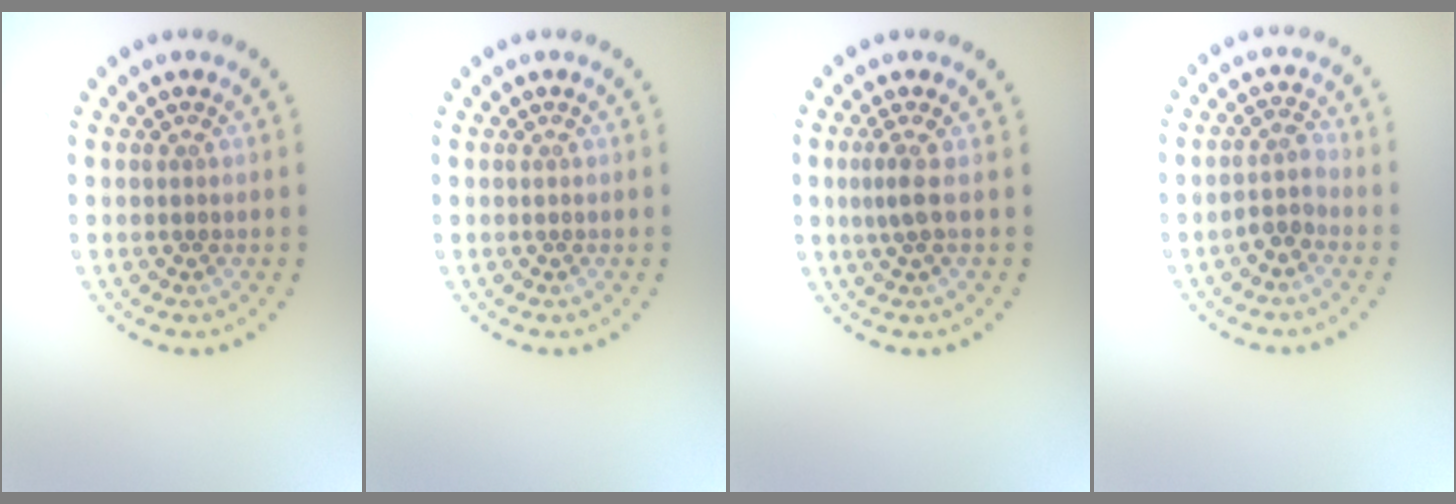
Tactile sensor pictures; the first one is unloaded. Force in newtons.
{"total": 0.0}
{"total": 1.6, "press": 1.1, "slide": 1.2}
{"total": 1.9, "press": 1.5, "slide": 1.0}